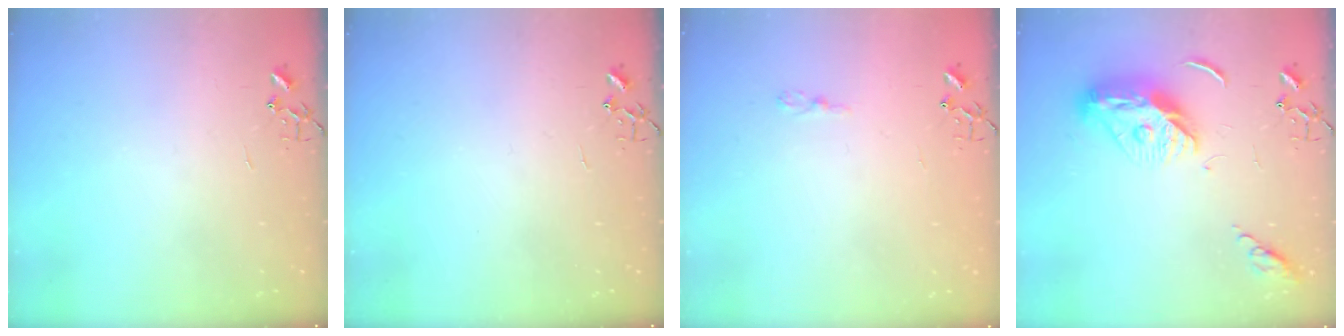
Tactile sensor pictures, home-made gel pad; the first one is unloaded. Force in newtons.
{"total": 0.0}
{"total": 3.6, "press": 3.6, "slide": 0.4}
{"total": 13.1, "press": 13.0, "slide": 1.3}